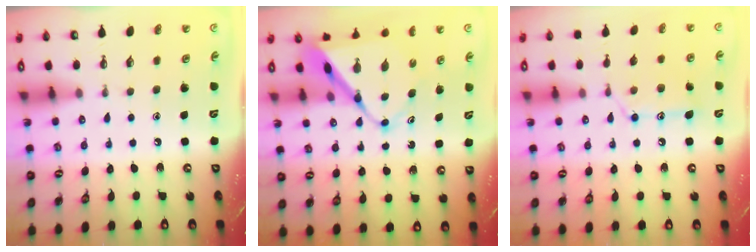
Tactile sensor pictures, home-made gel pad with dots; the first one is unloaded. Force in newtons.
{"total": 10.8, "press": 10.7, "slide": 1.2}
{"total": 13.5, "press": 13.5, "slide": 0.8}